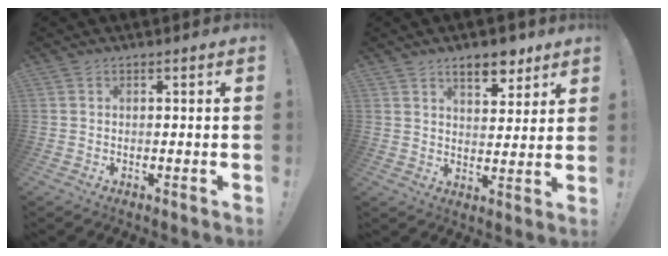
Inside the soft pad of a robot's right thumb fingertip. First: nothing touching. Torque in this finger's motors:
{"motor_torque": [0.71, 1.34, 0.68, 0.31, 0.01]}